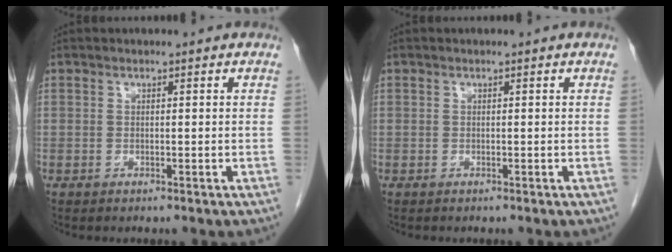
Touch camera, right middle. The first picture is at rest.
{"total": 0.0}